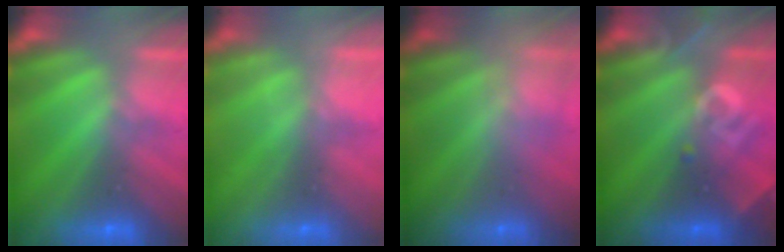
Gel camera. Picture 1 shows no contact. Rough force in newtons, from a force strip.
{"total": 2.2}
{"total": 2.3}
{"total": 2.6}